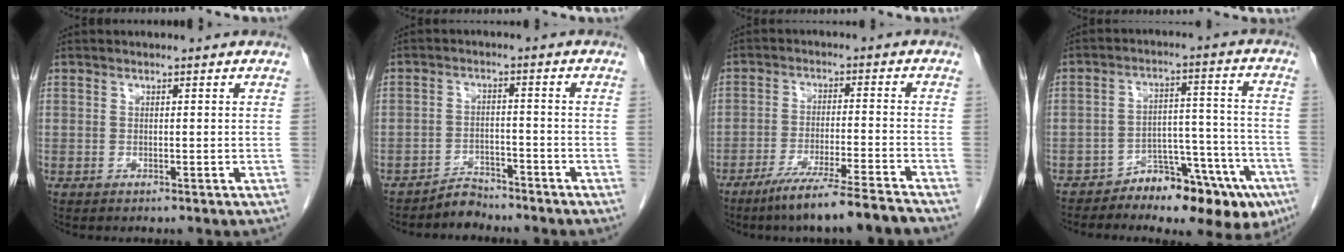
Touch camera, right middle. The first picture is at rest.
{"total": 3.4, "force": [-3.2, 0.9, -0.3], "torque": [0.008, -0.003, -0.055]}
{"total": 10.8, "force": [-8.7, -1.0, 6.3], "torque": [-0.089, -0.028, -0.144]}
{"total": 12.9, "force": [-9.1, 5.3, 7.4], "torque": [-0.064, 0.054, -0.131]}